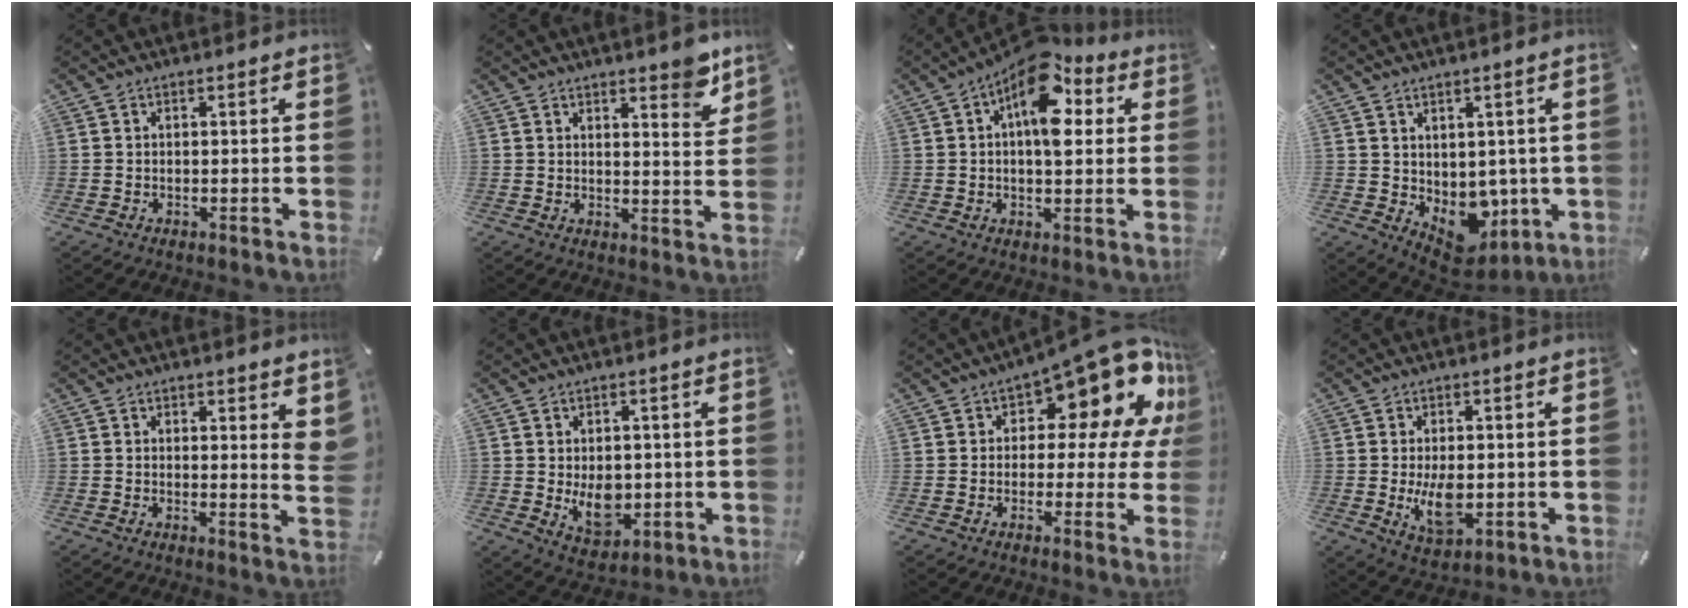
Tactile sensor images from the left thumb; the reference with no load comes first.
{"total": 6.3, "force": [5.2, 2.3, 2.8], "torque": [-0.021, -0.039, 0.086]}
{"total": 13.8, "force": [5.5, 7.1, 10.4], "torque": [-0.145, -0.031, 0.095]}
{"total": 6.6, "force": [-0.1, 6.1, 2.6], "torque": [-0.013, -0.023, 0.007]}
{"total": 3.4, "force": [2.6, 0.6, 2.2], "torque": [-0.018, -0.030, 0.039]}
{"total": 8.0, "force": [0.0, 6.2, 5.0], "torque": [-0.063, -0.007, 0.003]}
{"total": 17.1, "force": [10.9, 7.1, 11.1], "torque": [-0.138, -0.090, 0.181]}
{"total": 8.1, "force": [-0.5, 4.4, 6.8], "torque": [-0.141, -0.014, -0.013]}